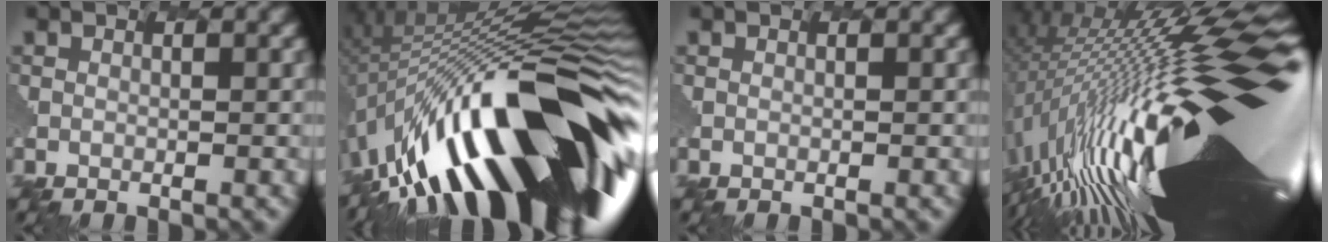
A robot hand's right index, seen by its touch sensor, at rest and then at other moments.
{"total": 17.6, "force": [-6.8, 6.5, 14.8], "torque": [-0.217, 0.013, -0.126]}
{"total": 0.0}
{"total": 19.5, "force": [2.0, 4.5, 18.8], "torque": [-0.327, 0.009, 0.019]}